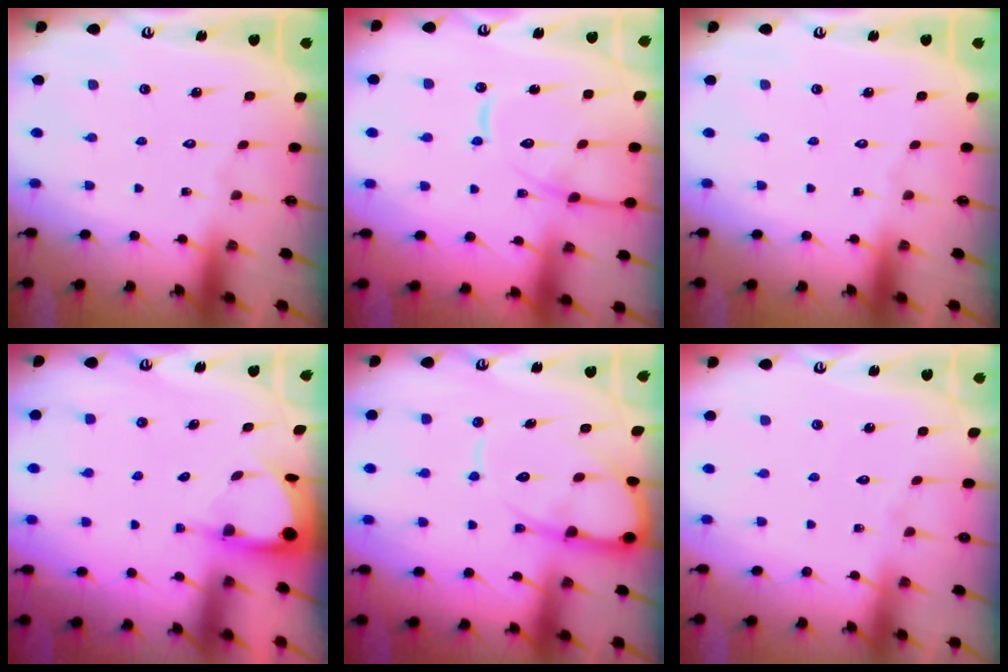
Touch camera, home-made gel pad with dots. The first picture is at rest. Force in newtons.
{"total": 14.5, "press": 14.4, "slide": 1.2}
{"total": 0.0}
{"total": 3.4, "press": 3.4, "slide": 0.3}
{"total": 11.2, "press": 11.1, "slide": 1.2}
{"total": 2.8, "press": 2.8, "slide": 0.4}